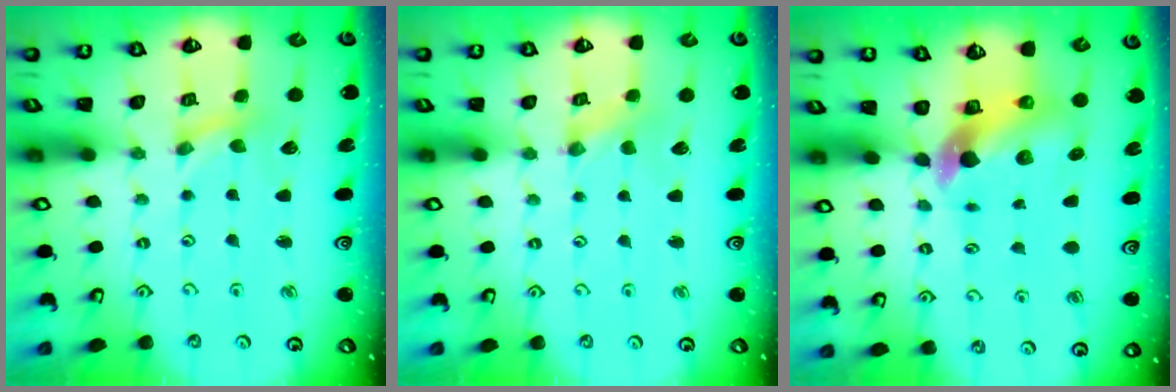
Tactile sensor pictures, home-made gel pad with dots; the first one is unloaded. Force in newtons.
{"total": 0.0}
{"total": 6.9, "press": 6.9, "slide": 1.0}